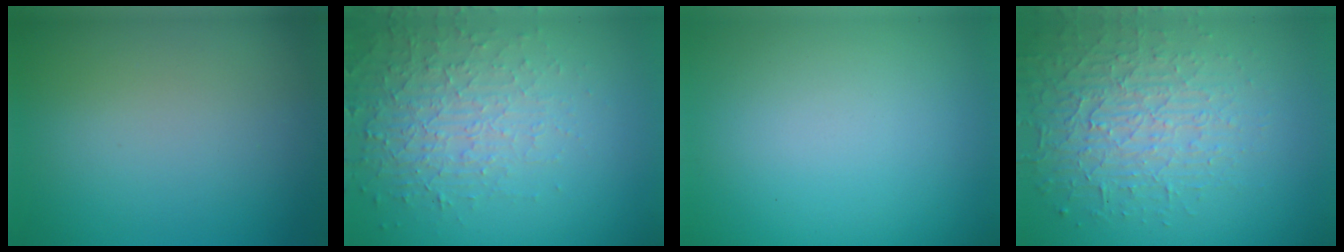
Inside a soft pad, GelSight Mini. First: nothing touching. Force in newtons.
{"total": 5.1, "press": 3.4, "slide": 3.7}
{"total": 0.0}
{"total": 4.4, "press": 4.0, "slide": 1.9}